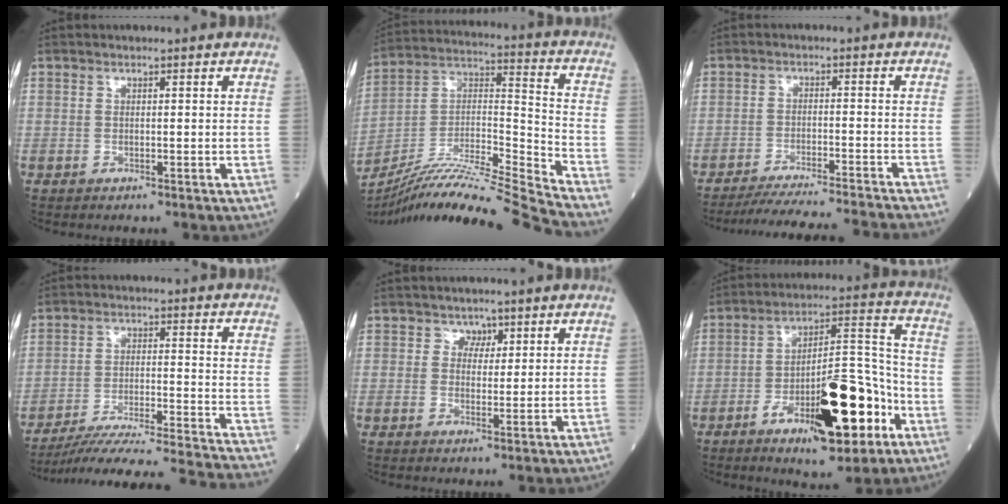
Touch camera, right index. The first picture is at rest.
{"total": 21.3, "force": [-19.2, -2.6, 8.9], "torque": [-0.175, 0.000, -0.336]}
{"total": 13.7, "force": [-12.9, -1.1, 4.5], "torque": [-0.050, -0.020, -0.188]}
{"total": 22.0, "force": [-20.5, -1.5, 7.8], "torque": [-0.085, -0.037, -0.294]}
{"total": 1.9, "force": [1.2, 1.5, 0.4], "torque": [0.008, -0.003, 0.014]}
{"total": 18.0, "force": [-7.6, 4.8, 15.5], "torque": [-0.244, 0.012, -0.109]}